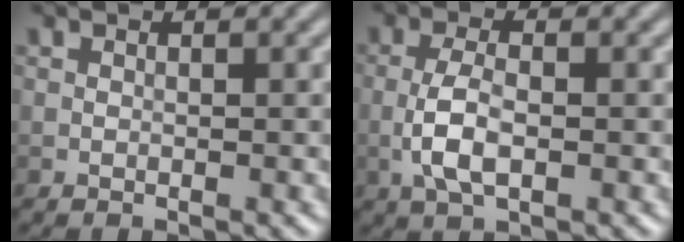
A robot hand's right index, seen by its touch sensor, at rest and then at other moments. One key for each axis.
{"total": 3.6, "fx": -0.9, "fy": 1.4, "fz": 3.2, "tx": -0.069, "ty": 0.000, "tz": -0.024}